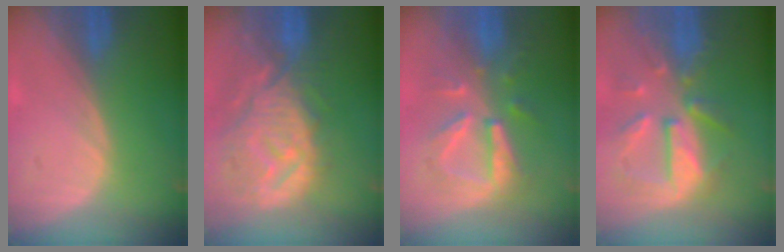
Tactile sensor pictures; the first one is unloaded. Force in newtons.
{"total": 12.5, "press": 11.1, "slide": 5.7}
{"total": 8.3, "press": 8.2, "slide": 0.8}
{"total": 10.2, "press": 9.3, "slide": 4.2}